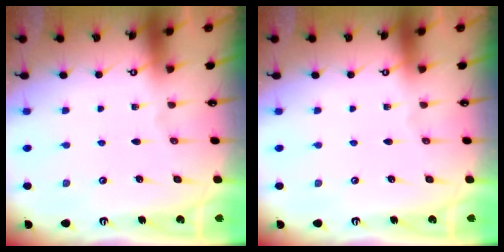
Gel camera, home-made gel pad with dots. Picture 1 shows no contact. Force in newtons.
{"total": 0.0}